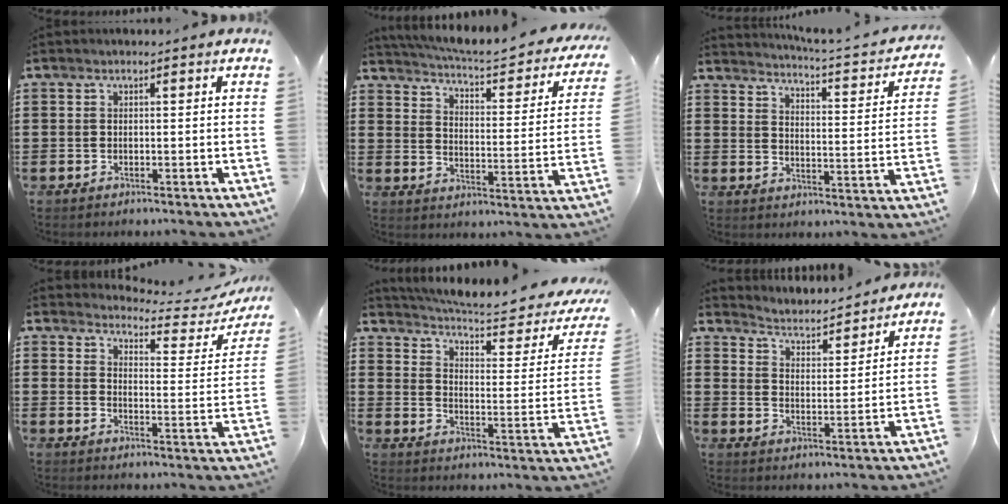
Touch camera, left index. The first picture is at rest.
{"total": 4.4, "force": [4.1, -0.1, 1.8], "torque": [-0.057, -0.038, 0.061]}
{"total": 2.5, "force": [2.3, -0.6, 0.9], "torque": [-0.030, -0.034, 0.024]}
{"total": 3.8, "force": [3.6, 0.4, 1.0], "torque": [-0.034, -0.029, 0.056]}
{"total": 5.2, "force": [4.5, 0.3, 2.7], "torque": [-0.068, -0.039, 0.070]}
{"total": 3.2, "force": [3.2, 0.2, 0.0], "torque": [-0.023, -0.034, 0.047]}